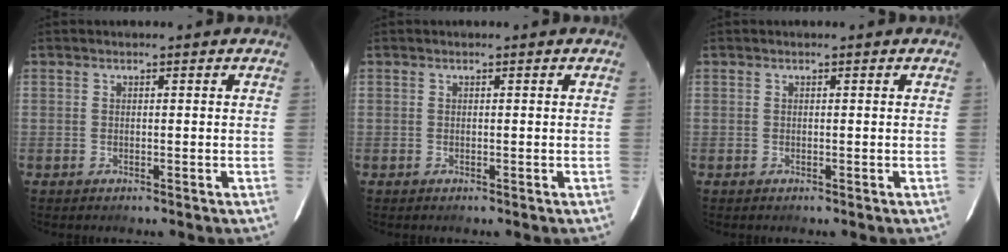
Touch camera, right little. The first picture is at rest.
{"total": 0.0}
{"total": 0.0}